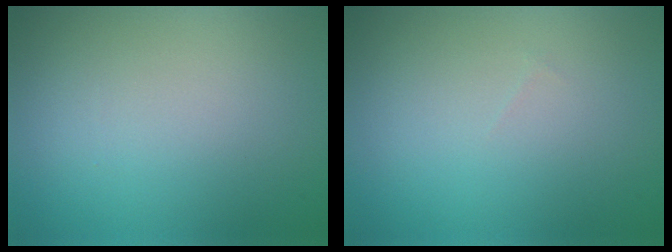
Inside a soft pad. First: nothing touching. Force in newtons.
{"total": 0.0}